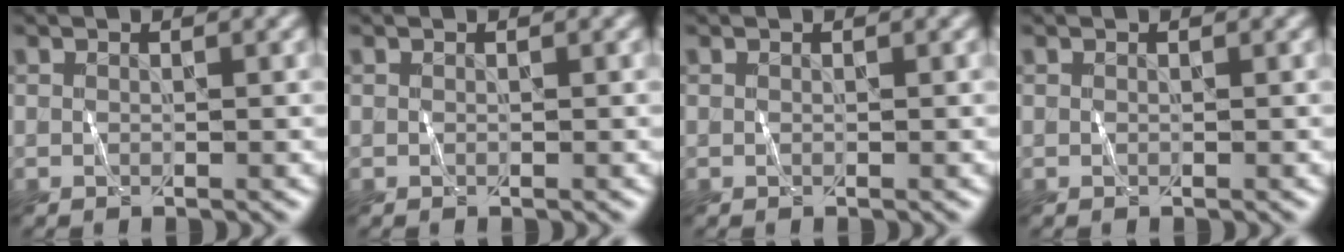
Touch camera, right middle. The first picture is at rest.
{"total": 0.0}
{"total": 0.0}
{"total": 0.0}